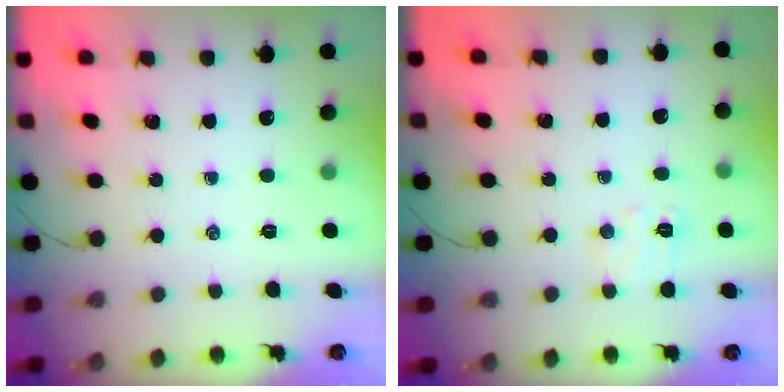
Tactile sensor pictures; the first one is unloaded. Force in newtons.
{"total": 6.8, "press": 6.6, "slide": 1.4}